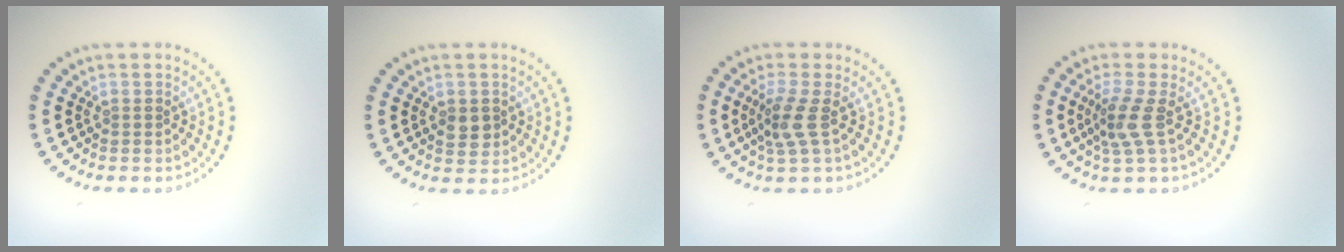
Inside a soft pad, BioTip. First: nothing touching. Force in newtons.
{"total": 1.8, "press": 1.8, "slide": 0.4}
{"total": 2.6, "press": 2.0, "slide": 1.5}
{"total": 2.8, "press": 2.1, "slide": 1.8}